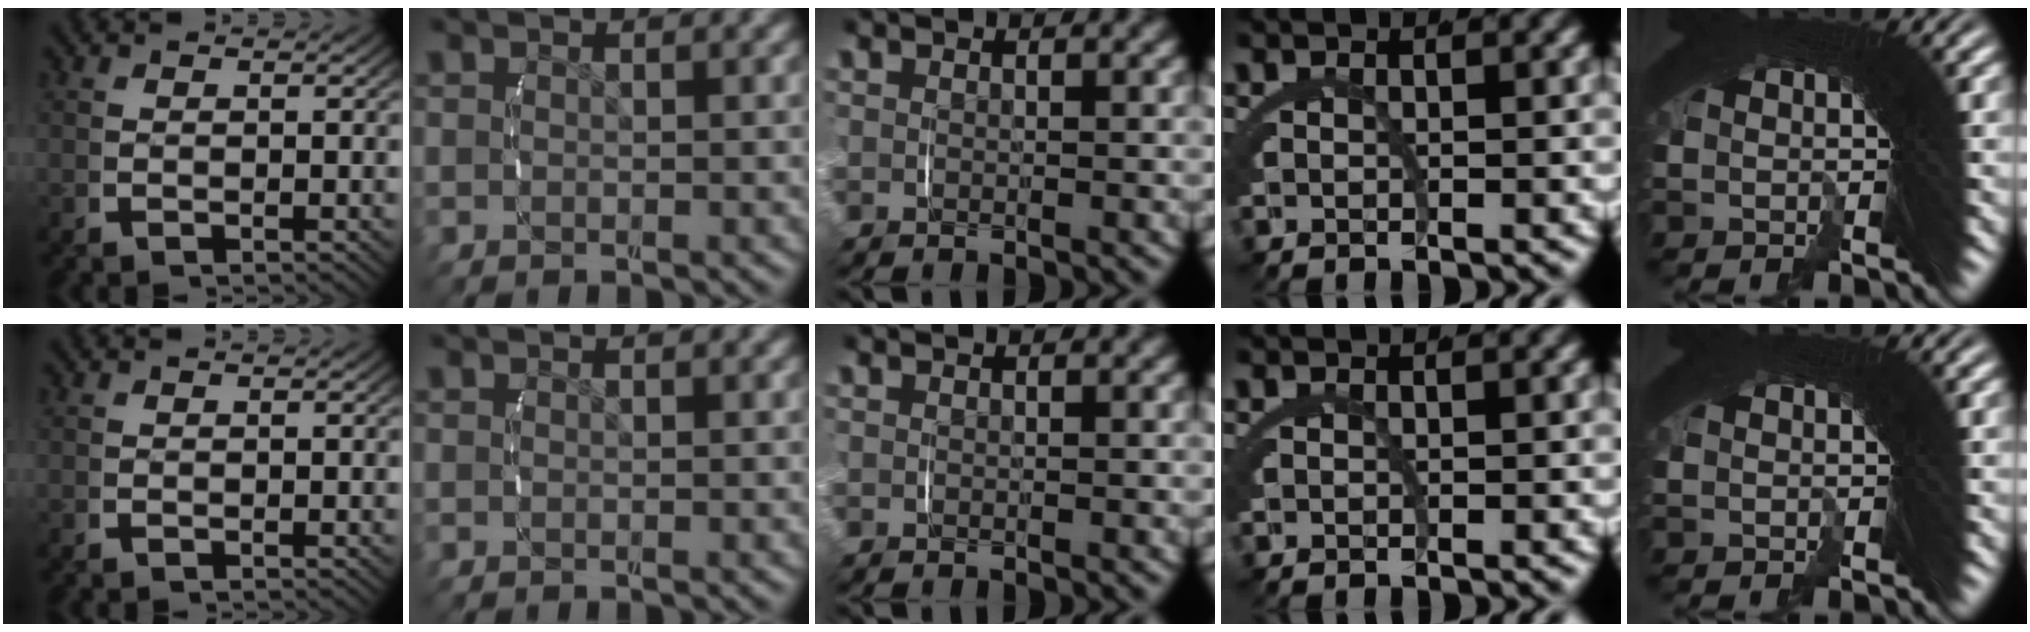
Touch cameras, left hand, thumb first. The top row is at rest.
{}